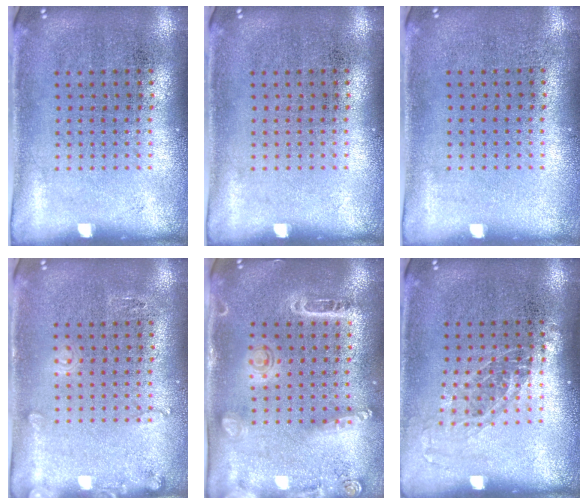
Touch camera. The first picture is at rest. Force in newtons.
{"total": 0.0}
{"total": 0.0}
{"total": 1.3, "press": 1.3, "slide": 0.2}
{"total": 1.5, "press": 1.4, "slide": 0.6}
{"total": 1.1, "press": 1.0, "slide": 0.6}